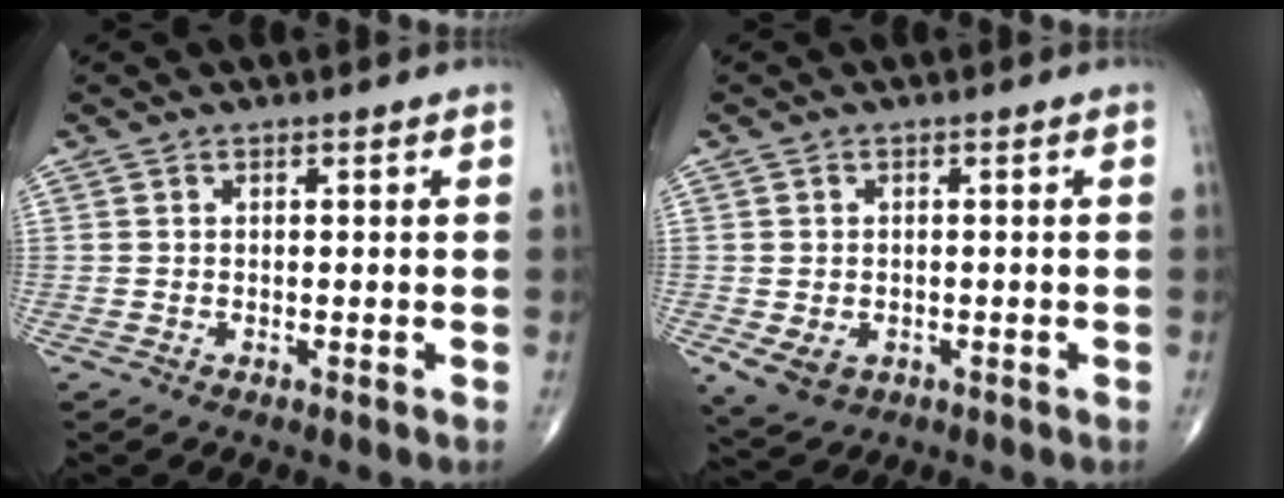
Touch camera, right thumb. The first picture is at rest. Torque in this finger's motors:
{"motor_torque": [0.98, 1.36, -0.08, -0.21, 0.01]}